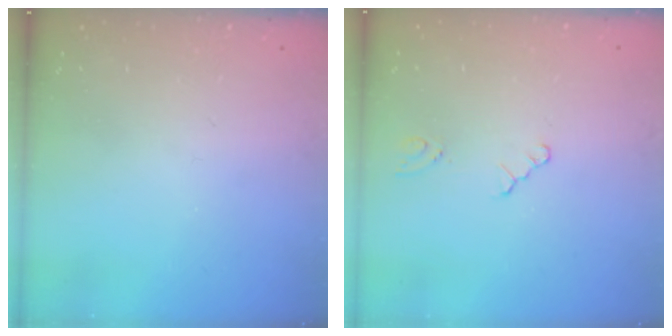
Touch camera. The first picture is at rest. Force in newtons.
{"total": 0.8, "press": 0.8, "slide": 0.1}